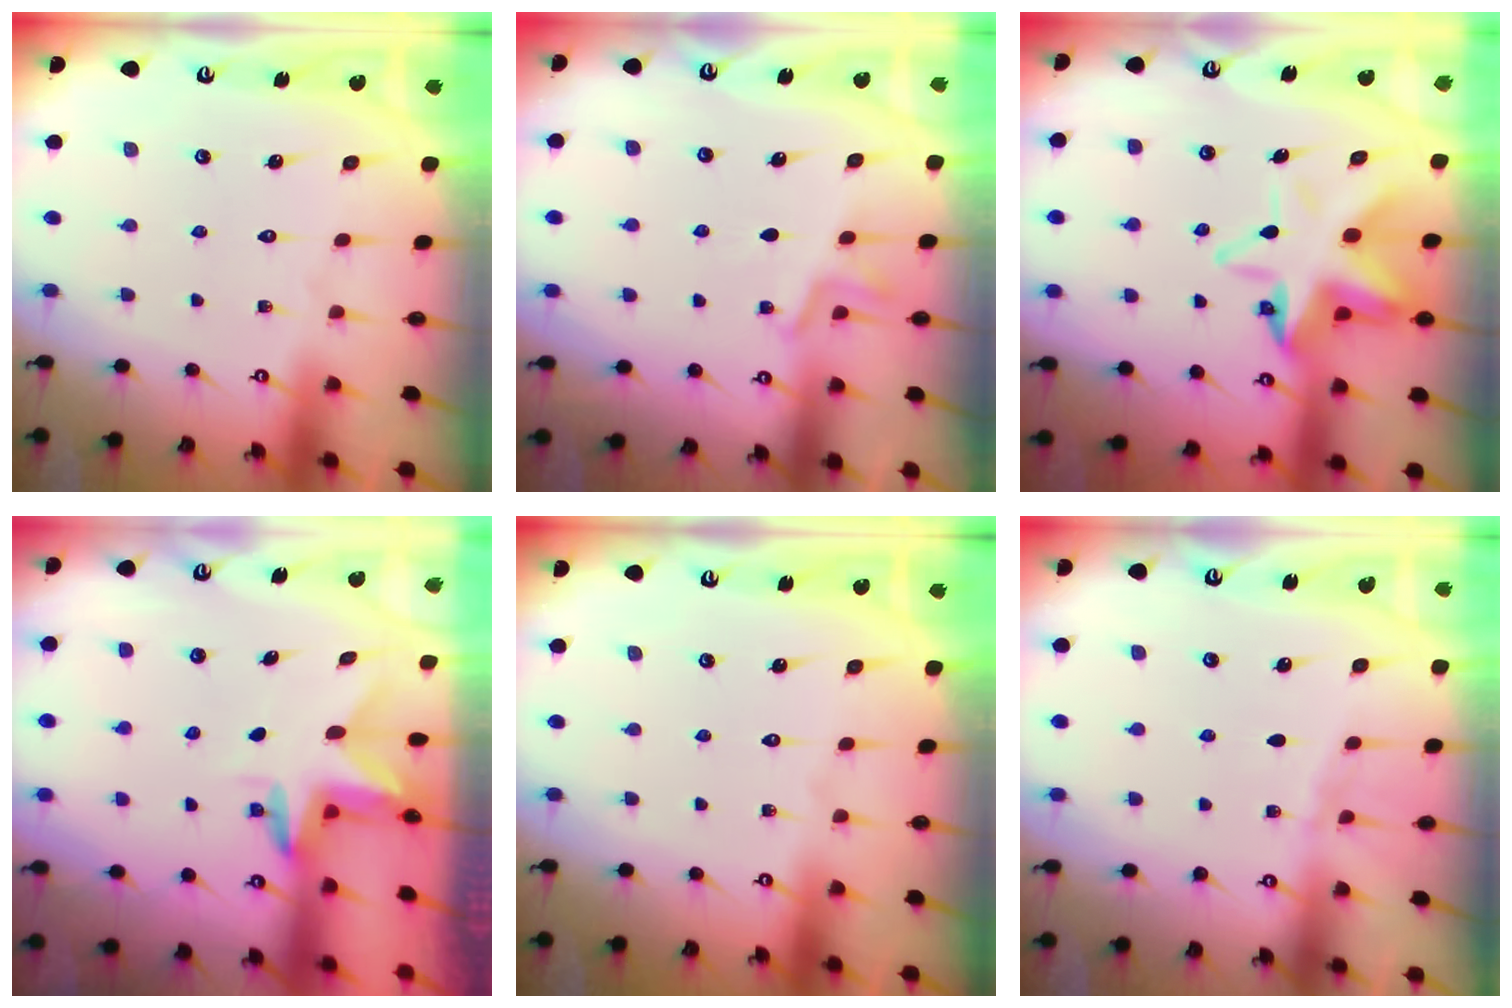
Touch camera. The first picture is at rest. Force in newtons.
{"total": 5.3, "press": 5.0, "slide": 1.9}
{"total": 10.6, "press": 10.4, "slide": 1.9}
{"total": 3.0, "press": 3.0, "slide": 0.2}
{"total": 0.0}
{"total": 2.1, "press": 2.0, "slide": 0.3}